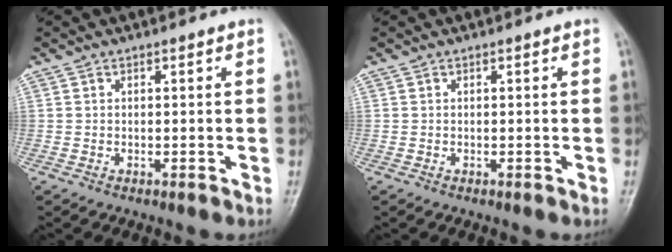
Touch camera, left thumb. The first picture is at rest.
{"total": 0.0}